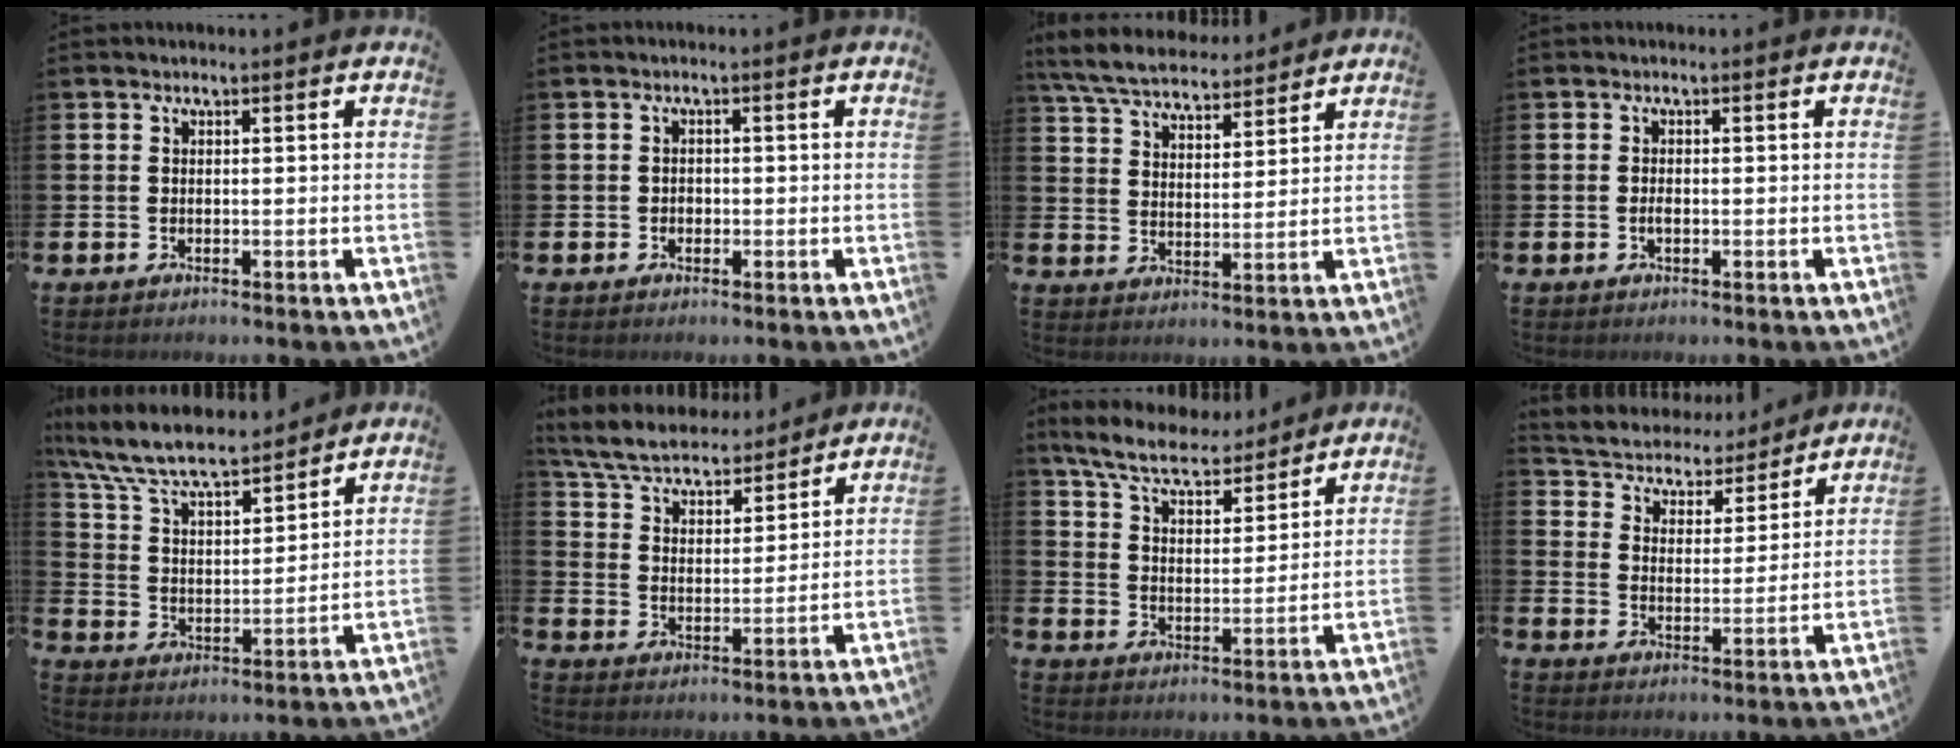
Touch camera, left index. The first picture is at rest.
{"total": 1.0, "force": [-0.4, 0.9, 0.2], "torque": [-0.006, 0.005, -0.009]}
{"total": 6.6, "force": [6.2, 1.5, 1.6], "torque": [-0.060, -0.025, 0.113]}
{"total": 0.9, "force": [-0.3, 0.4, 0.8], "torque": [-0.015, -0.001, -0.006]}
{"total": 9.2, "force": [8.4, 1.9, 3.3], "torque": [-0.104, -0.049, 0.147]}
{"total": 6.5, "force": [6.2, 1.5, 1.4], "torque": [-0.063, -0.039, 0.108]}
{"total": 7.6, "force": [7.0, 1.6, 2.6], "torque": [-0.084, -0.033, 0.124]}
{"total": 5.1, "force": [4.8, 1.9, 0.0], "torque": [-0.030, -0.044, 0.078]}